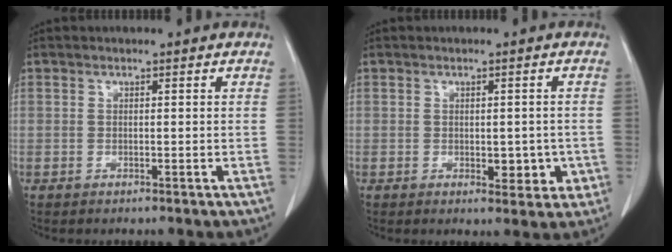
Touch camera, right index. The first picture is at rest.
{"total": 4.3, "force": [-1.1, 2.4, 3.4], "torque": [-0.031, 0.003, -0.007]}